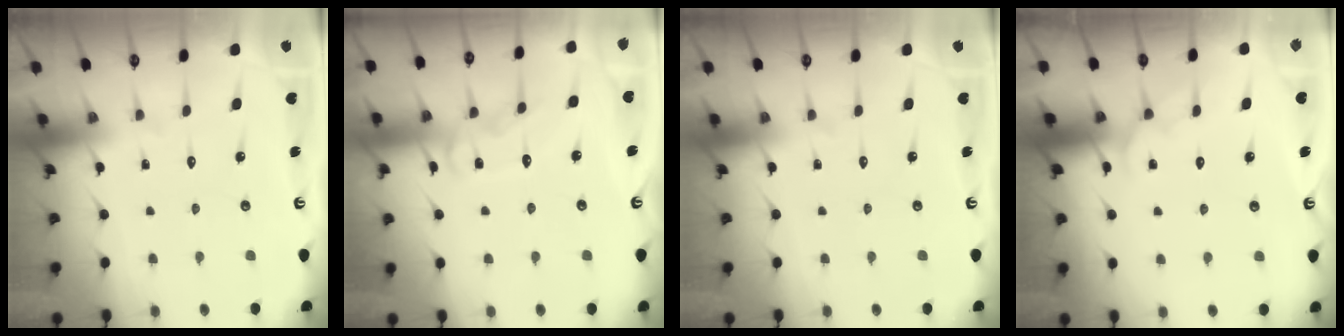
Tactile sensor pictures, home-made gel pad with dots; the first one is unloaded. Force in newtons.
{"total": 8.3, "press": 8.3, "slide": 0.5}
{"total": 0.0}
{"total": 3.0, "press": 3.0, "slide": 0.3}